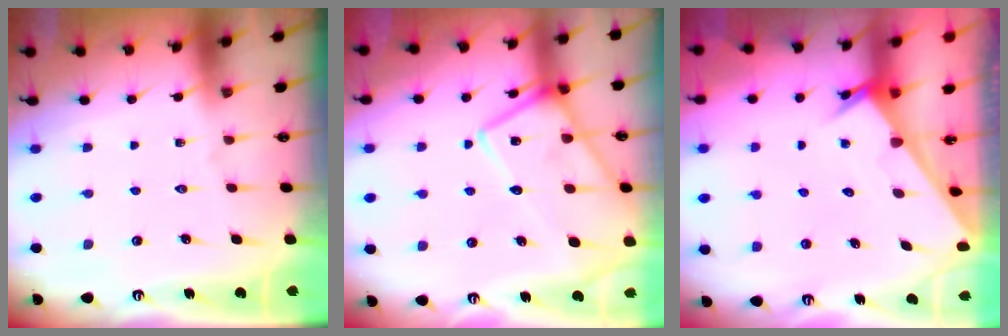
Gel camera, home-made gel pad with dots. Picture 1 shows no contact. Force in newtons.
{"total": 17.0, "press": 17.0, "slide": 1.4}
{"total": 2.1, "press": 2.1, "slide": 0.2}